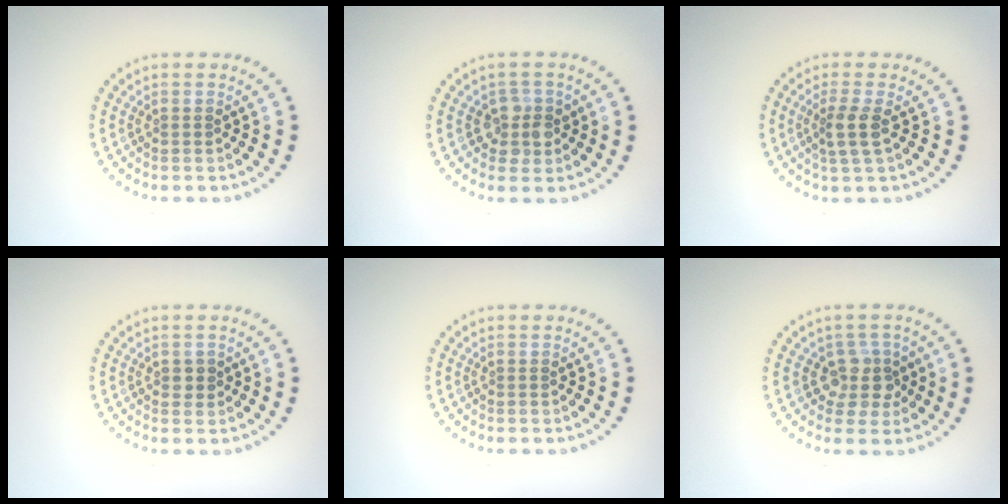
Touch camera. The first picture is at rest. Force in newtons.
{"total": 2.3, "press": 2.0, "slide": 1.1}
{"total": 2.2, "press": 1.8, "slide": 1.3}
{"total": 1.0, "press": 1.0, "slide": 0.2}
{"total": 0.0}
{"total": 3.0, "press": 2.5, "slide": 1.7}